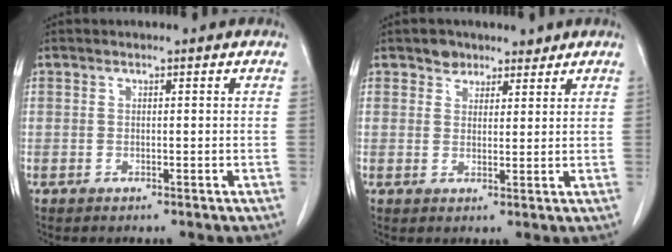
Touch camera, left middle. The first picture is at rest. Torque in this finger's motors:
{"motor_torque": [0.23, -0.23, -0.05, 0.00]}